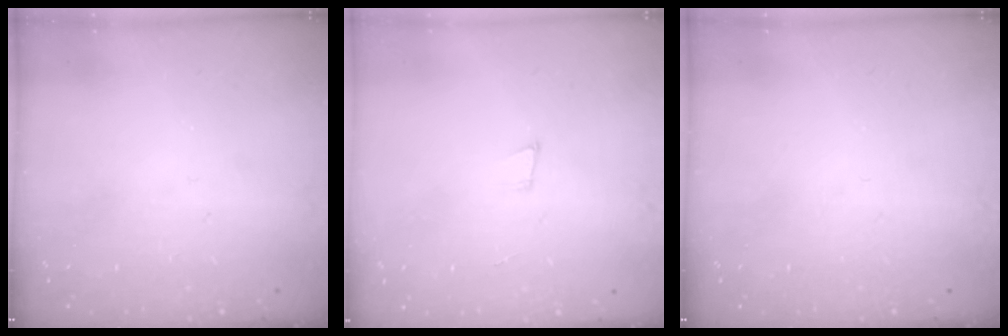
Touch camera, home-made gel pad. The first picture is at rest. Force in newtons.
{"total": 3.3, "press": 1.9, "slide": 2.7}
{"total": 0.0}